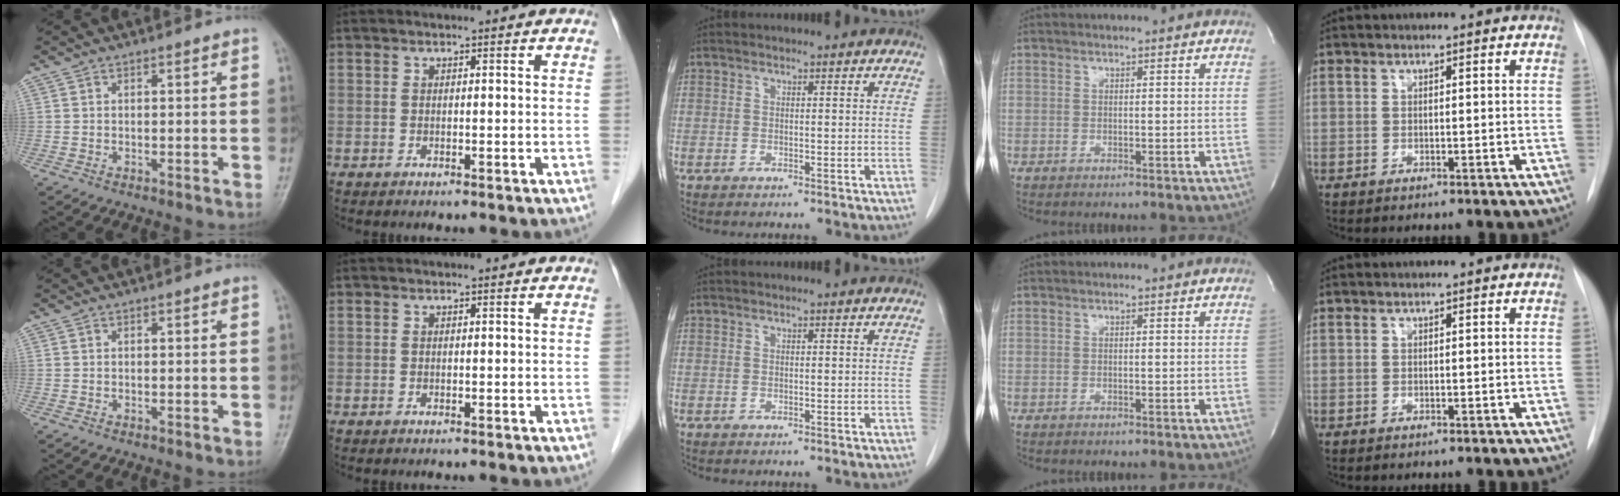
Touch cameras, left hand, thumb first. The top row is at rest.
{}